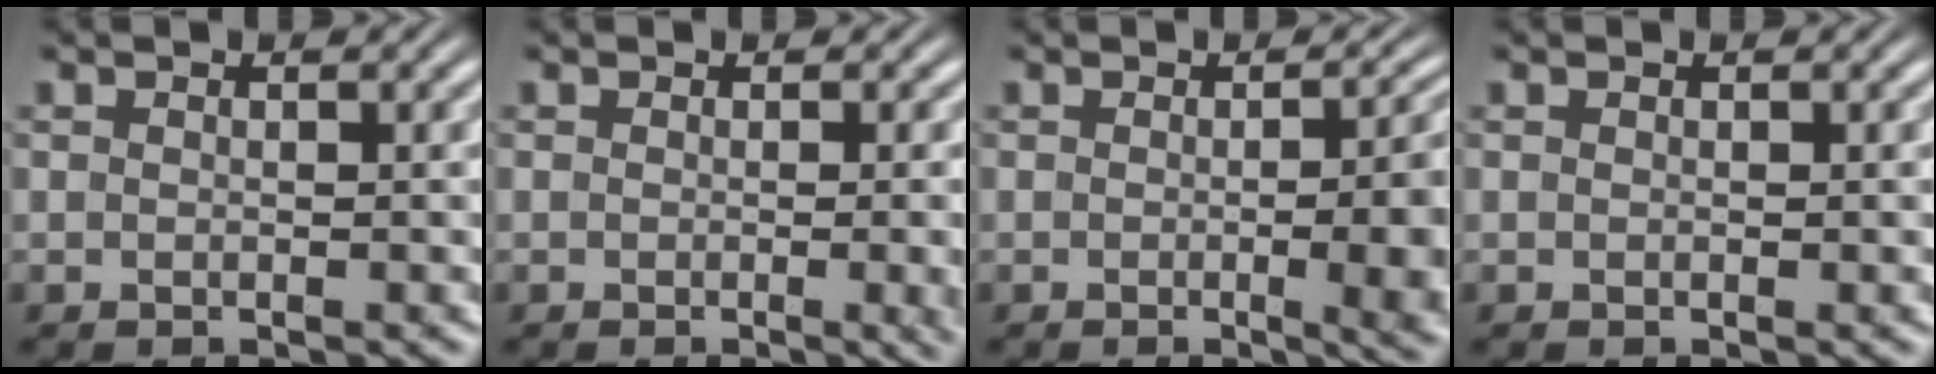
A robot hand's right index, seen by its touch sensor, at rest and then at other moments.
{"total": 1.8, "force": [-0.2, 0.1, 1.8], "torque": [-0.018, 0.002, -0.008]}
{"total": 5.4, "force": [-1.1, 1.3, 5.1], "torque": [-0.048, 0.003, -0.022]}
{"total": 0.0}